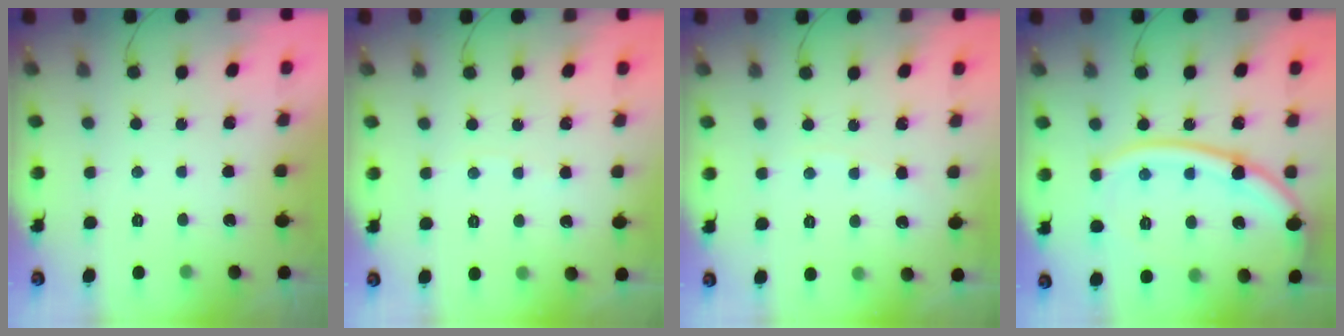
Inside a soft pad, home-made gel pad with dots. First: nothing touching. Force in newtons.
{"total": 2.3, "press": 2.3, "slide": 0.3}
{"total": 2.9, "press": 2.9, "slide": 0.4}
{"total": 18.0, "press": 17.9, "slide": 1.7}